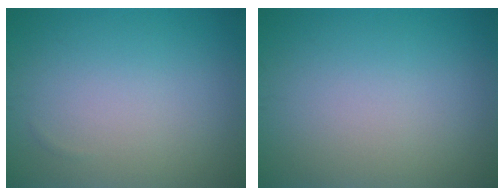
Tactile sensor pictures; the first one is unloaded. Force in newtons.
{"total": 0.0}